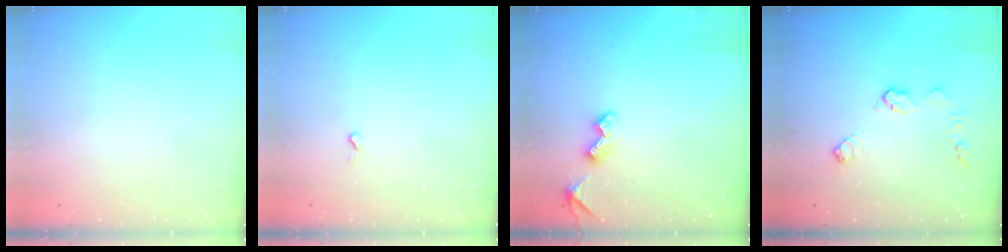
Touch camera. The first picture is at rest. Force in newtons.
{"total": 2.7, "press": 2.6, "slide": 0.4}
{"total": 4.9, "press": 4.8, "slide": 0.7}
{"total": 8.3, "press": 8.3, "slide": 0.2}